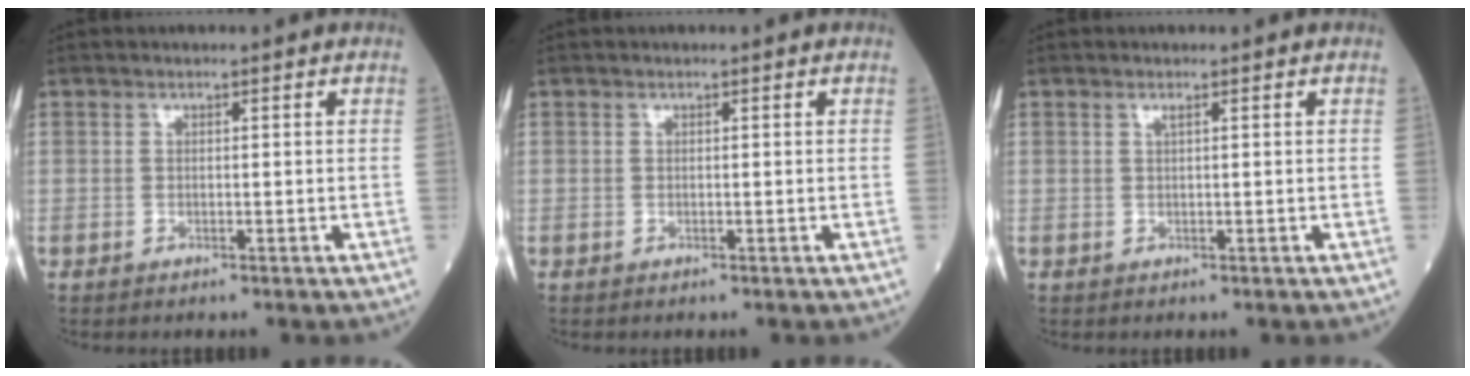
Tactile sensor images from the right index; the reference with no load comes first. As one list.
[{"total": 0.0}, {"total": 0.6, "force": [0.3, -0.1, 0.5], "torque": [-0.013, 0.000, 0.007]}]